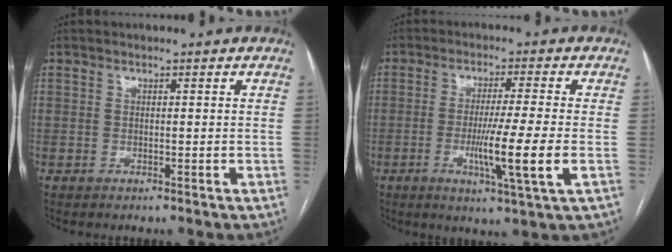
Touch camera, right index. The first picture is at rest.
{"total": 9.5, "force": [-2.2, -1.0, 9.2], "torque": [-0.161, -0.026, -0.040]}